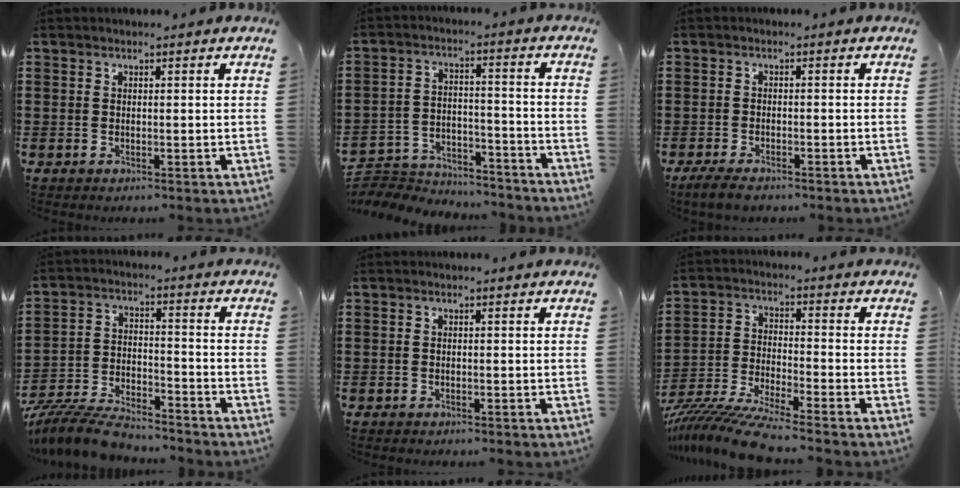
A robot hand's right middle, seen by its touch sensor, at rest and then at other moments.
{"total": 5.6, "force": [-5.4, 1.7, 0.4], "torque": [-0.012, 0.016, -0.111]}
{"total": 2.9, "force": [-2.3, 1.2, 1.1], "torque": [-0.035, 0.001, -0.051]}
{"total": 9.2, "force": [-8.8, 1.3, 2.5], "torque": [-0.056, 0.014, -0.173]}
{"total": 0.7, "force": [-0.7, 0.3, 0.0], "torque": [0.000, 0.004, -0.016]}
{"total": 8.8, "force": [-8.3, -0.2, 3.1], "torque": [-0.070, -0.005, -0.165]}